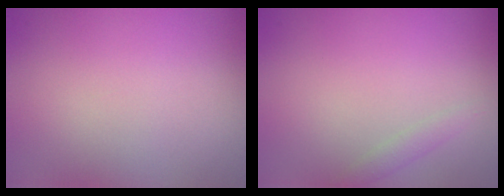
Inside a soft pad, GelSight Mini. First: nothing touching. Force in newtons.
{"total": 1.0, "press": 1.0, "slide": 0.0}